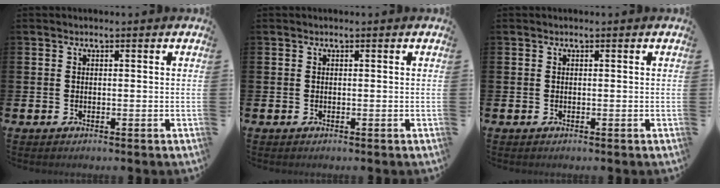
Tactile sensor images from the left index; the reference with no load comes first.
{"total": 0.0}
{"total": 0.0}